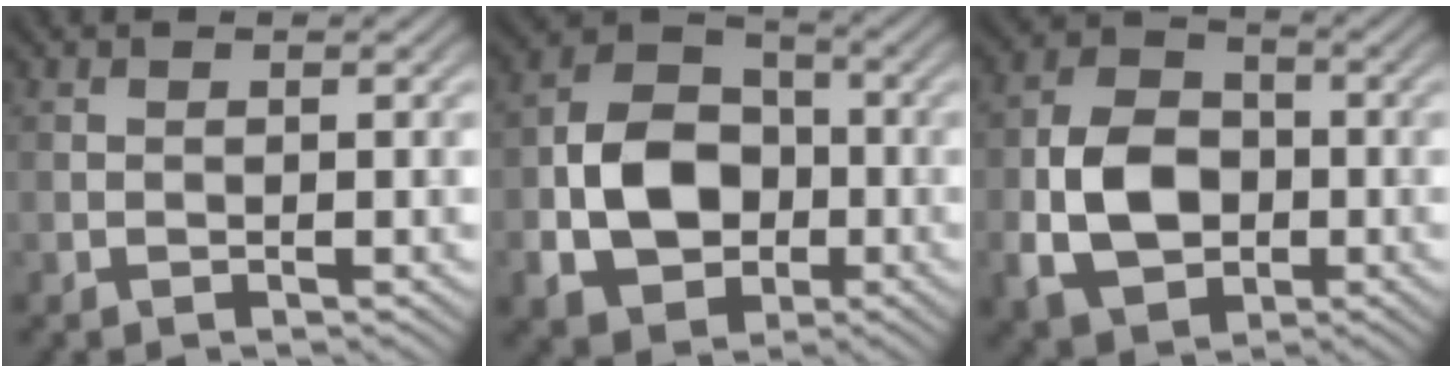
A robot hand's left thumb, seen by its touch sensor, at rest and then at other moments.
{"total": 10.5, "force": [-2.3, 8.0, 6.4], "torque": [-0.133, -0.008, -0.054]}
{"total": 9.2, "force": [-1.9, 6.7, 6.0], "torque": [-0.128, -0.006, -0.043]}